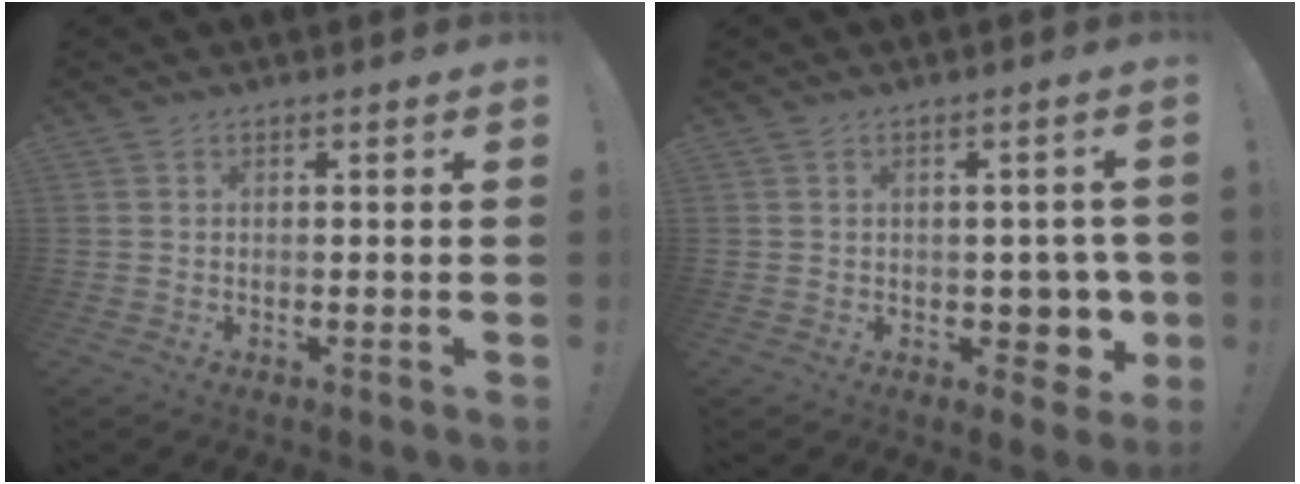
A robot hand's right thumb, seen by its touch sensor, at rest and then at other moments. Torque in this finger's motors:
{"motor_torque": [0.69, 0.49, 0.58, -0.46, 0.00]}